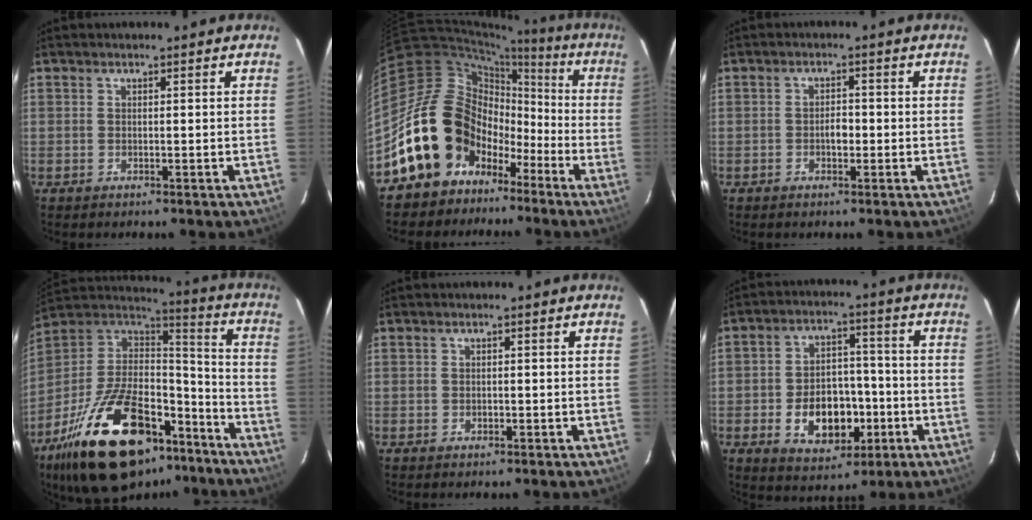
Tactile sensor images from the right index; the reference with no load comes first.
{"total": 18.1, "force": [-8.4, 14.9, 6.0], "torque": [-0.140, 0.062, -0.132]}
{"total": 2.4, "force": [-0.7, 1.4, 1.8], "torque": [-0.033, 0.006, -0.012]}
{"total": 33.4, "force": [-21.2, 15.5, 20.7], "torque": [-0.391, 0.001, -0.325]}
{"total": 1.0, "force": [-0.3, 0.8, 0.5], "torque": [-0.006, 0.001, -0.005]}
{"total": 13.1, "force": [-4.3, 8.8, 8.7], "torque": [-0.170, 0.020, -0.048]}